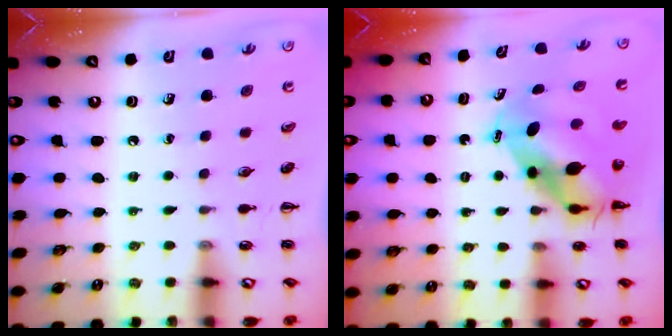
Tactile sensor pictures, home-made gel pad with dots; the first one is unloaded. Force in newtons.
{"total": 8.0, "press": 7.7, "slide": 2.0}